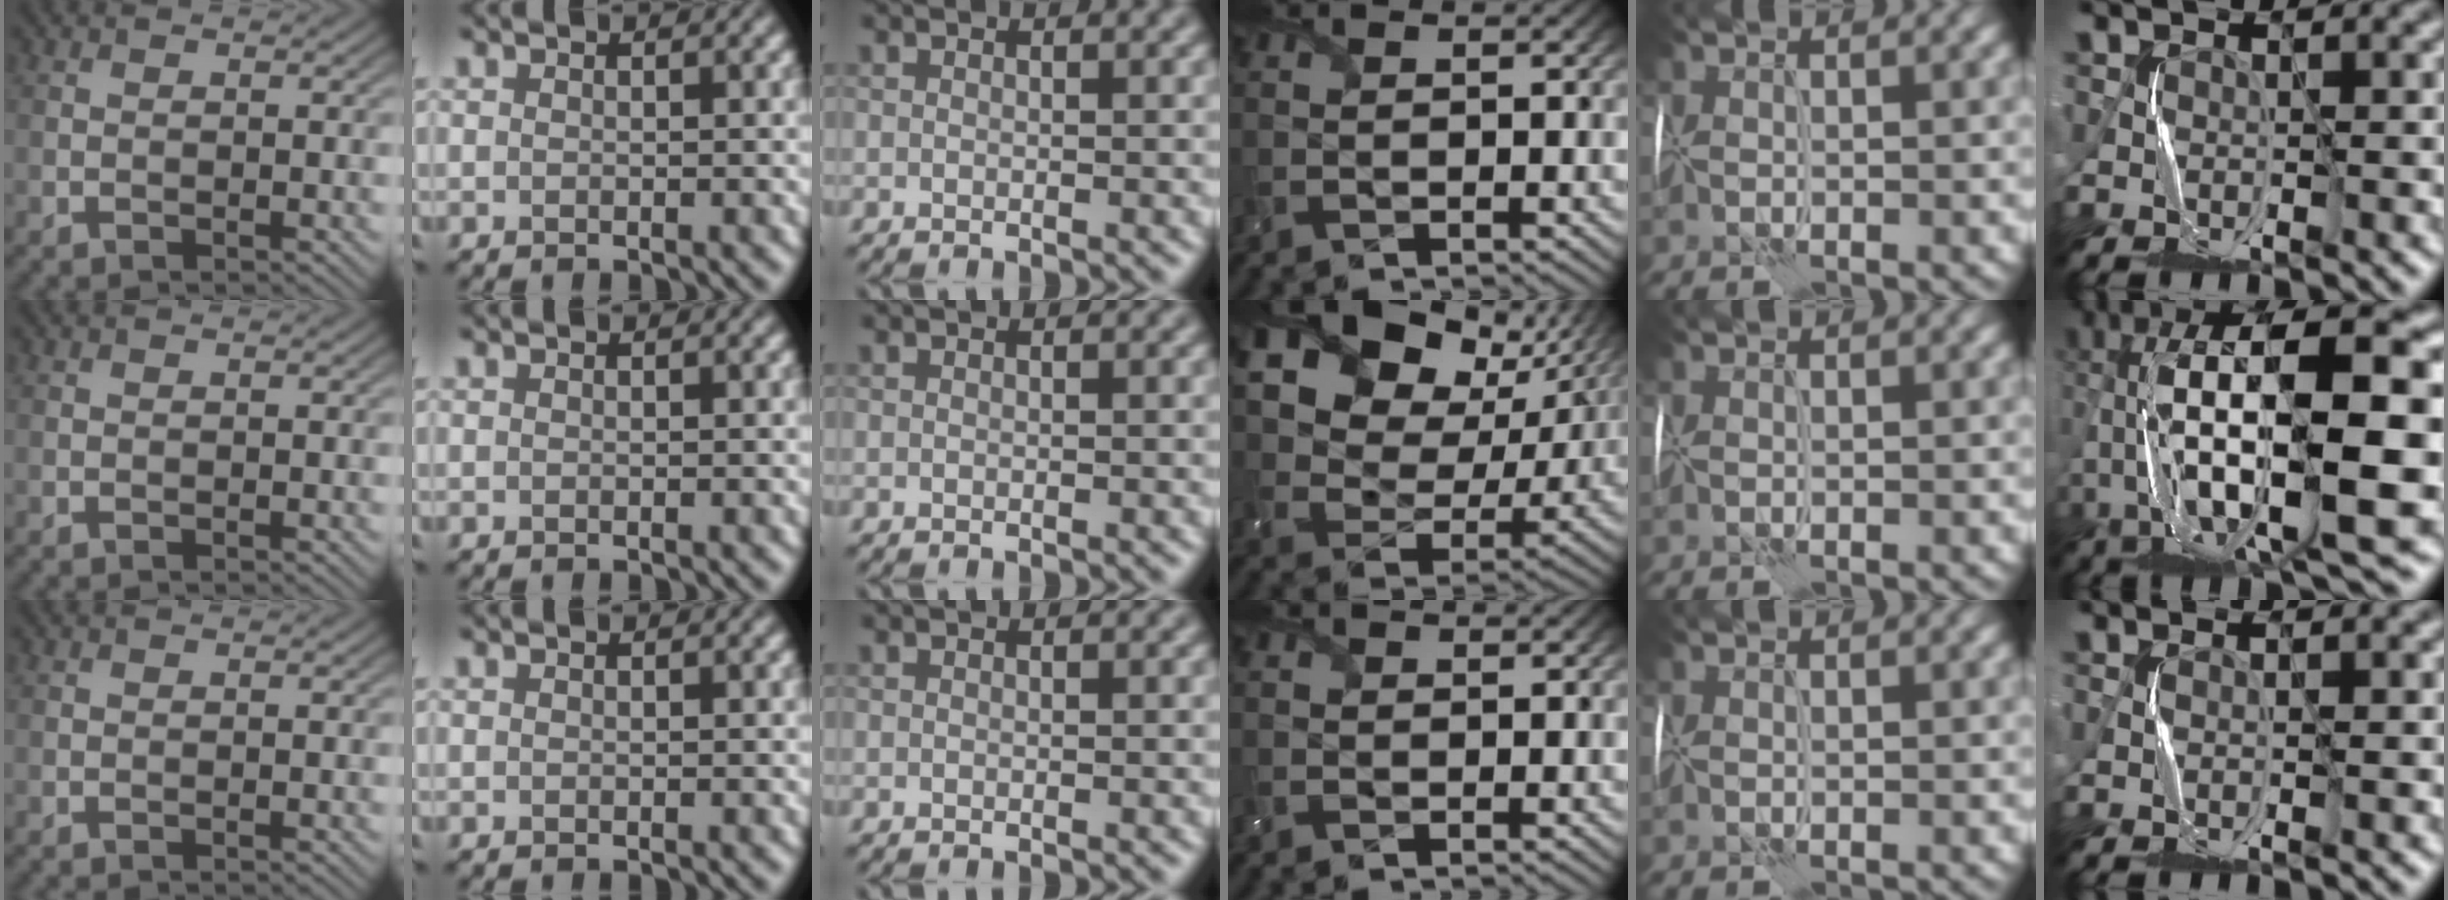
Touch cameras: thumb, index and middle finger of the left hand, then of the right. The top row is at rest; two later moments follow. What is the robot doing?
{"motion": "wrap", "object": "receipt paper"}